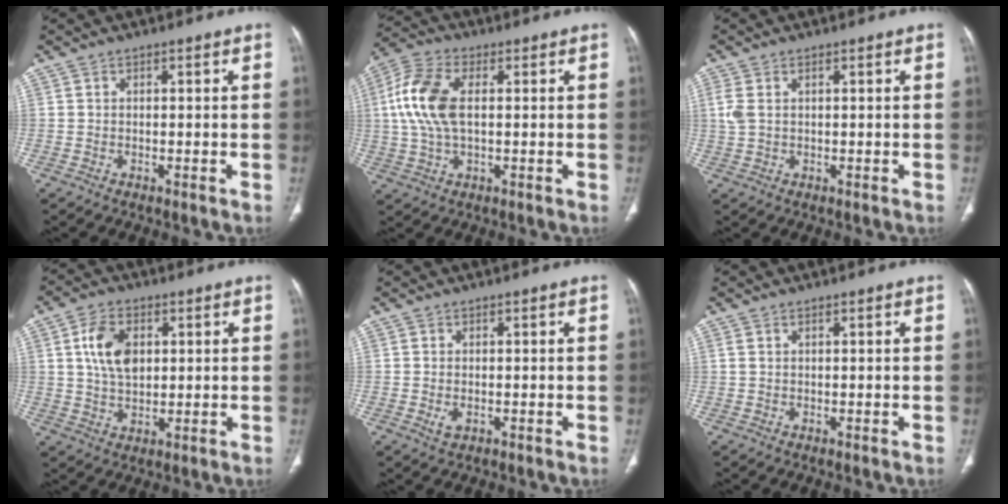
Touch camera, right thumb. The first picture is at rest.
{"total": 11.7, "force": [1.5, 6.3, 9.8], "torque": [-0.224, 0.015, 0.027]}
{"total": 3.2, "force": [0.9, 1.8, 2.5], "torque": [-0.079, 0.010, 0.024]}
{"total": 8.9, "force": [2.2, 5.6, 6.5], "torque": [-0.111, -0.005, 0.044]}
{"total": 1.8, "force": [-0.4, 1.1, 1.4], "torque": [-0.032, -0.003, -0.004]}
{"total": 1.0, "force": [0.5, 0.4, 0.8], "torque": [-0.024, 0.012, 0.016]}